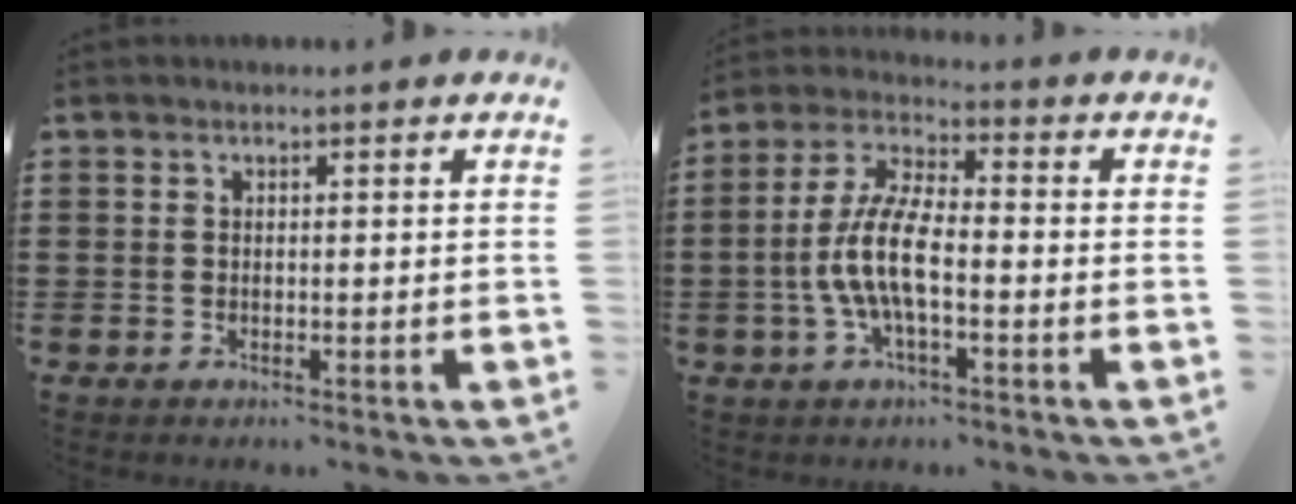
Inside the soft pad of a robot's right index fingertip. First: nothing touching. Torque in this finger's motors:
{"motor_torque": [2.14, 0.00, 1.05, 0.21]}